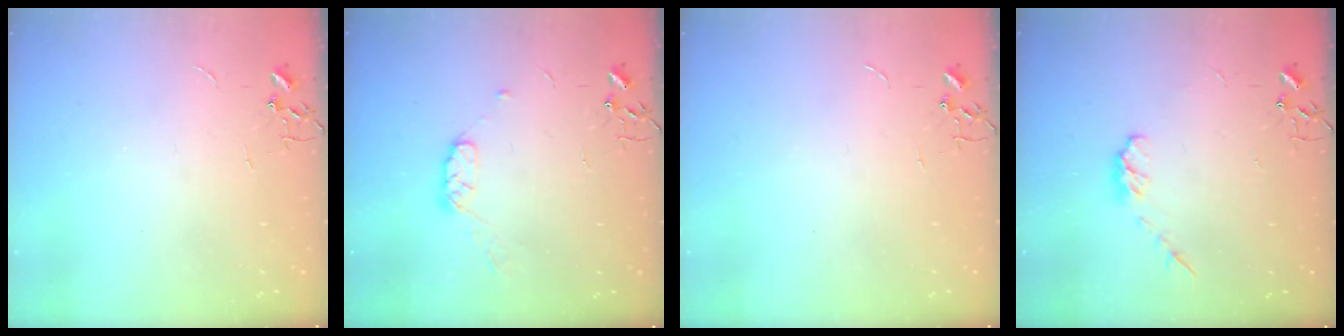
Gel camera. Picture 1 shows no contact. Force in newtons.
{"total": 7.1, "press": 7.0, "slide": 1.1}
{"total": 0.0}
{"total": 5.8, "press": 5.8, "slide": 0.4}